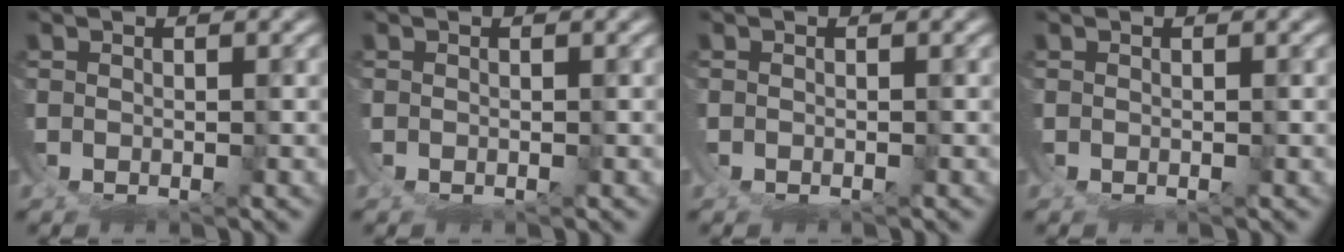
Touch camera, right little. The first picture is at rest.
{"total": 0.6, "force": [0.0, 0.6, 0.2], "torque": [-0.008, 0.003, -0.003]}
{"total": 0.6, "force": [-0.2, 0.5, 0.2], "torque": [-0.006, 0.002, -0.006]}
{"total": 0.0}